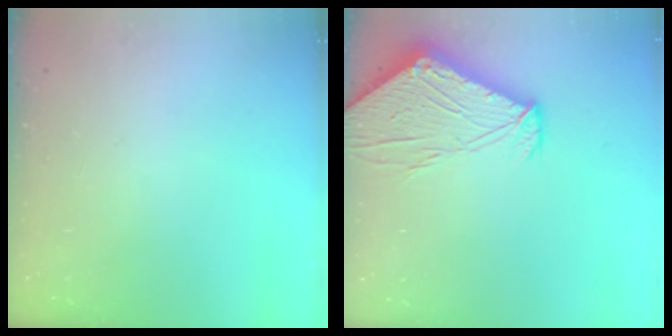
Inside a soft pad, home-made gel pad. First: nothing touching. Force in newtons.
{"total": 12.8, "press": 12.7, "slide": 1.6}